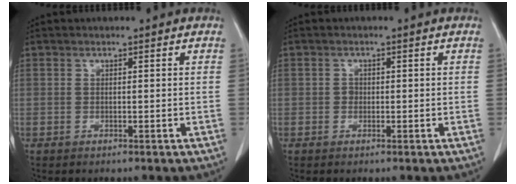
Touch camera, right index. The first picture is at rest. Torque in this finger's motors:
{"motor_torque": [0.34, -0.12, -0.01, 0.01]}